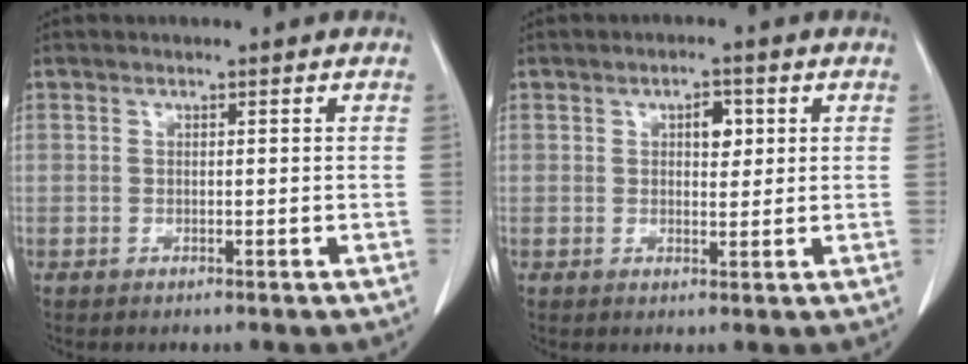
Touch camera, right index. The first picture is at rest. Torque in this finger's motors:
{"motor_torque": [0.06, 0.04, 0.00, 0.03]}